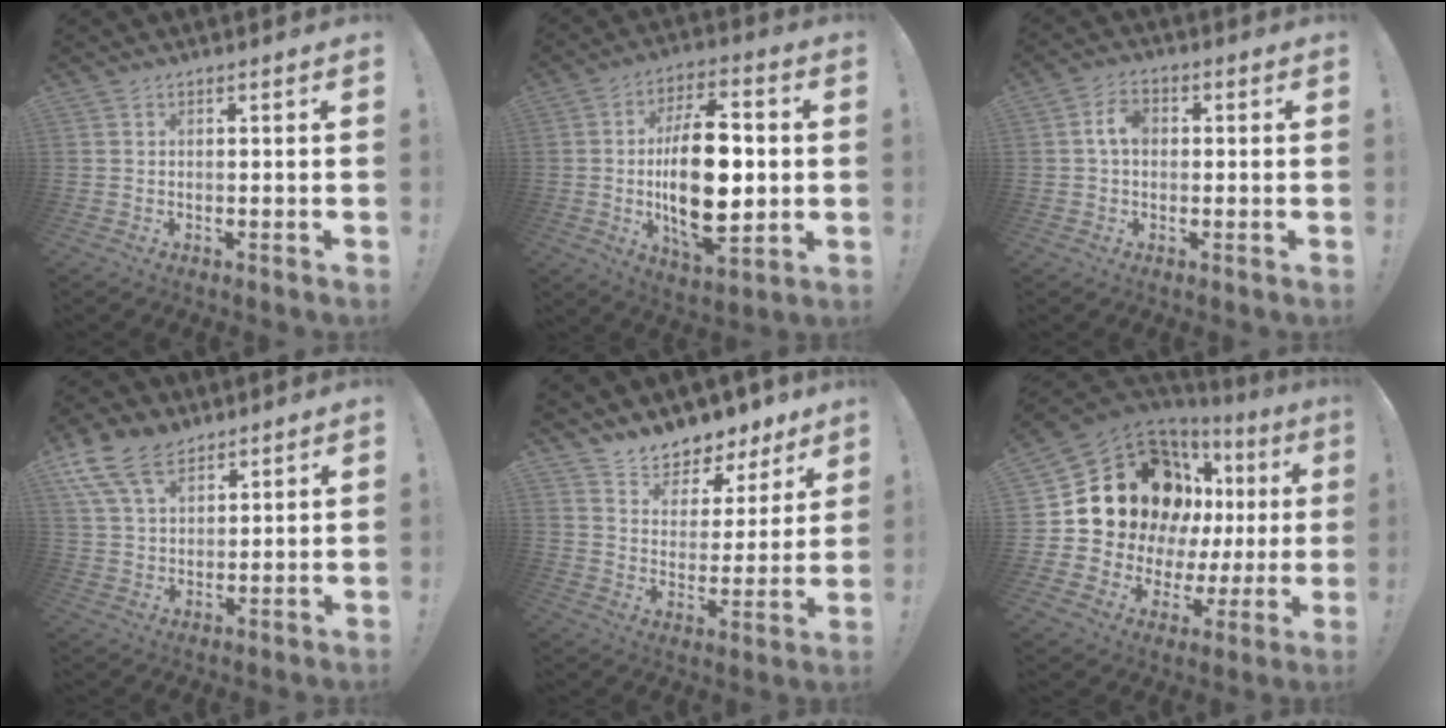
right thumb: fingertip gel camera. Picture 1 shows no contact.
{"total": 21.0, "force": [-0.8, 10.1, 18.3], "torque": [-0.318, -0.003, -0.013]}
{"total": 5.4, "force": [0.5, 3.5, 4.0], "torque": [-0.074, 0.015, 0.009]}
{"total": 13.3, "force": [8.9, 7.5, 6.6], "torque": [-0.117, -0.043, 0.170]}
{"total": 8.1, "force": [7.2, 3.6, 0.7], "torque": [-0.019, -0.076, 0.132]}
{"total": 20.5, "force": [8.8, 14.1, 12.0], "torque": [-0.193, -0.058, 0.192]}